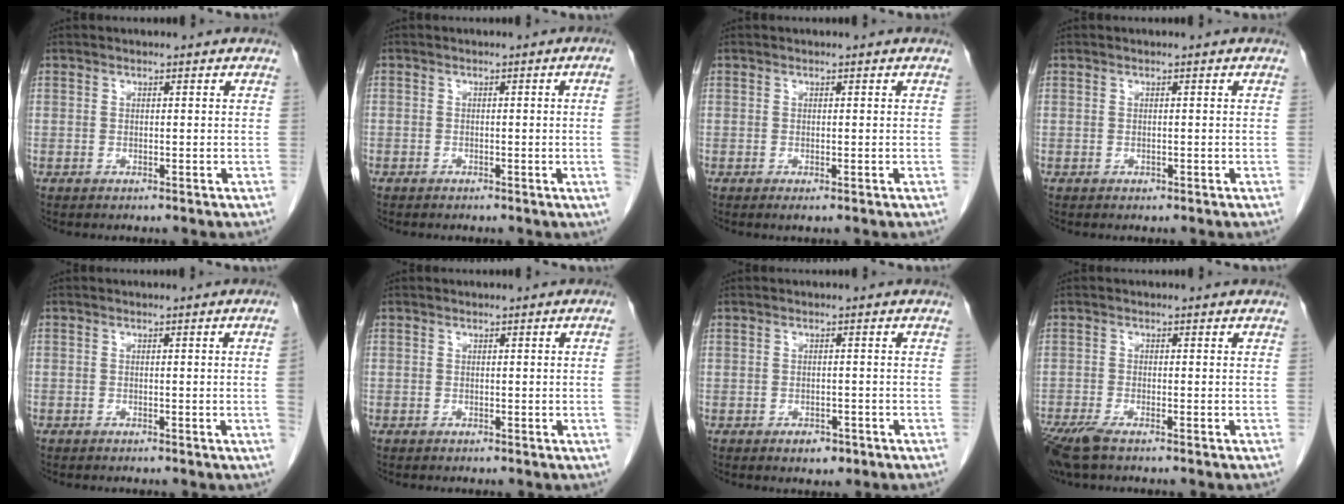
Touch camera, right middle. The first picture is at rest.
{"total": 2.3, "force": [-0.4, -0.8, 2.1], "torque": [-0.023, 0.000, -0.006]}
{"total": 0.6, "force": [-0.3, 0.1, 0.6], "torque": [-0.007, -0.002, -0.004]}
{"total": 0.0}
{"total": 1.5, "force": [-0.3, -0.5, 1.4], "torque": [-0.014, 0.000, -0.006]}
{"total": 1.1, "force": [-0.1, -0.4, 1.0], "torque": [-0.005, 0.001, -0.001]}
{"total": 2.3, "force": [-1.4, 1.3, 1.3], "torque": [-0.013, 0.003, -0.011]}
{"total": 5.2, "force": [-3.8, 0.9, 3.4], "torque": [-0.068, -0.015, -0.070]}